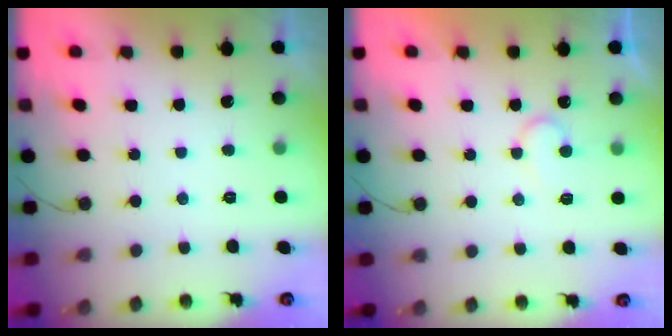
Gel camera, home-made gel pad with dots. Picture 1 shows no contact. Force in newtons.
{"total": 8.4, "press": 8.4, "slide": 0.7}